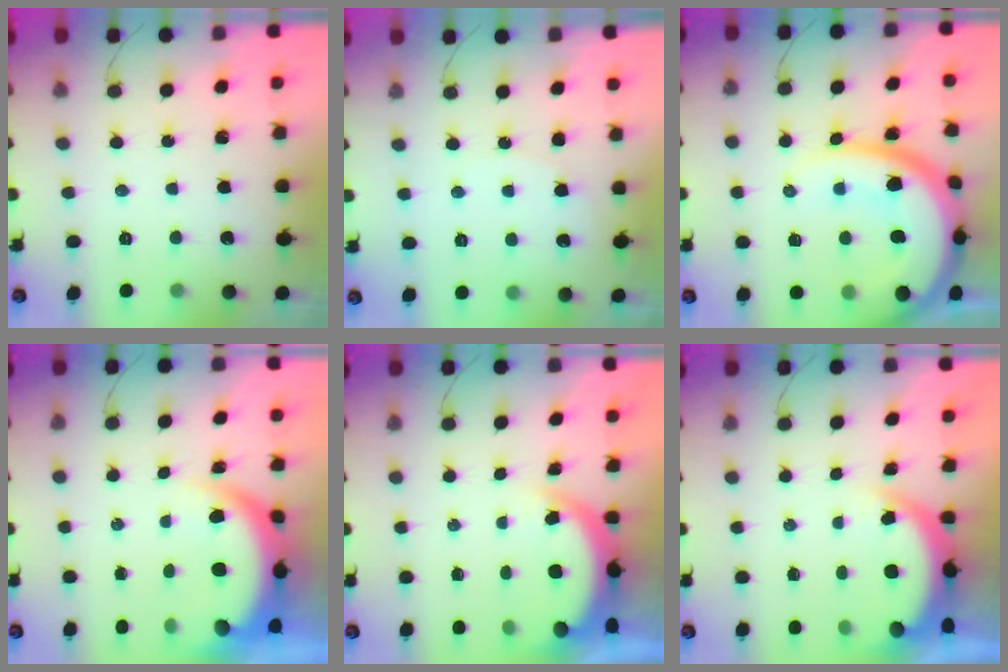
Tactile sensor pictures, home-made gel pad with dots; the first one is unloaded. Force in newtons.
{"total": 4.9, "press": 4.9, "slide": 0.6}
{"total": 20.2, "press": 20.1, "slide": 2.0}
{"total": 6.6, "press": 6.5, "slide": 1.0}
{"total": 4.9, "press": 4.8, "slide": 1.0}
{"total": 4.9, "press": 4.8, "slide": 1.0}